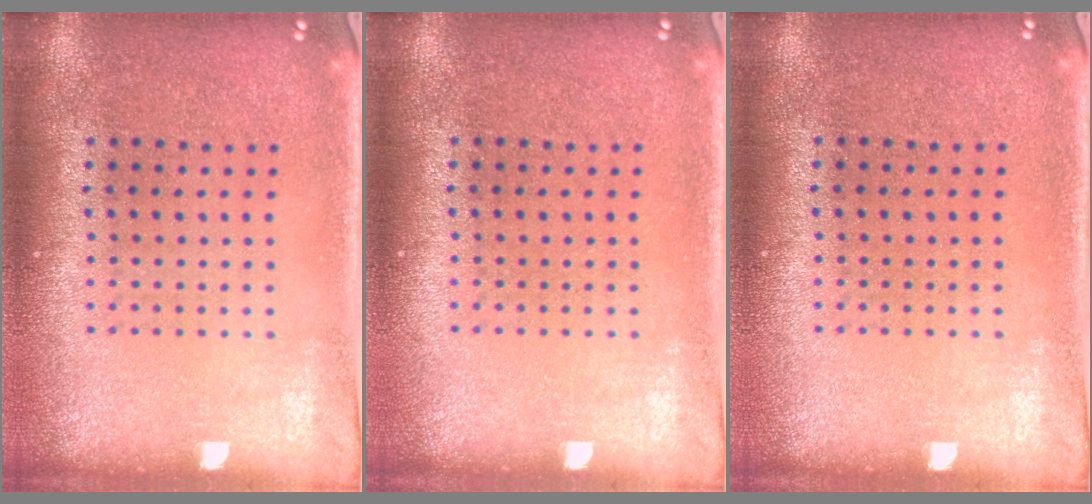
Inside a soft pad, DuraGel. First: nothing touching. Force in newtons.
{"total": 0.0}
{"total": 0.0}